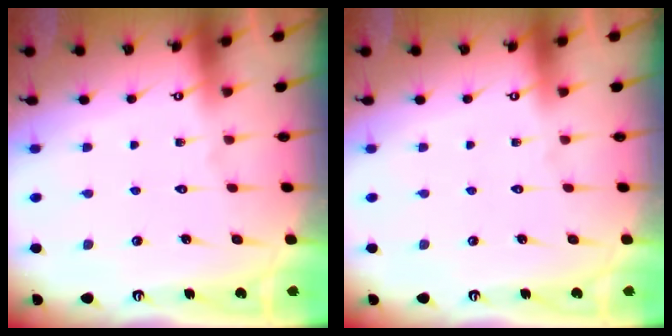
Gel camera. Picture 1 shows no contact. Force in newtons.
{"total": 0.0}